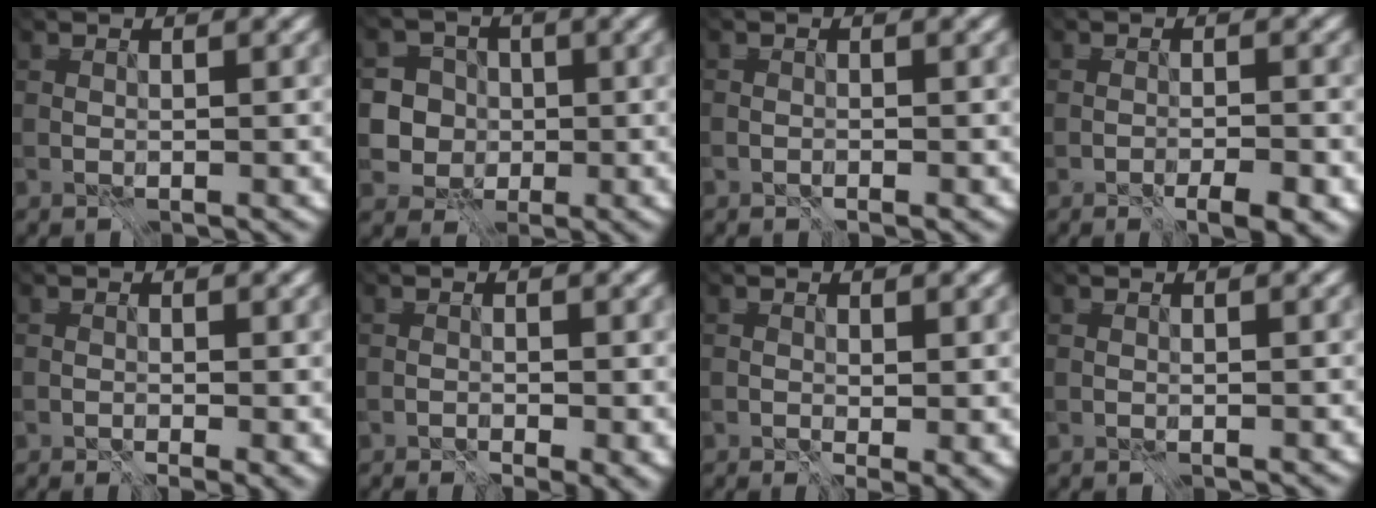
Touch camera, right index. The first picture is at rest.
{"total": 5.3, "force": [-0.6, 4.9, 1.9], "torque": [-0.053, 0.016, -0.004]}
{"total": 1.2, "force": [-1.1, -0.1, -0.4], "torque": [0.012, 0.002, -0.030]}
{"total": 3.3, "force": [-3.2, -0.2, 0.8], "torque": [0.008, -0.003, -0.055]}
{"total": 0.8, "force": [-0.4, 0.1, 0.8], "torque": [-0.001, -0.001, -0.015]}
{"total": 1.5, "force": [-1.1, 0.4, 1.0], "torque": [0.001, -0.005, -0.020]}
{"total": 1.5, "force": [0.5, 0.5, 1.3], "torque": [-0.013, -0.004, 0.000]}
{"total": 0.0}